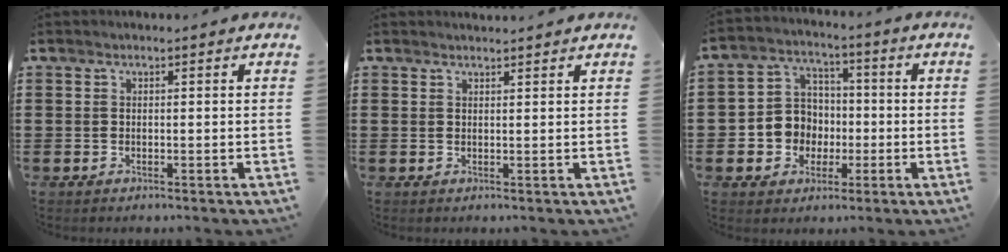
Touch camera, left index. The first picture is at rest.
{"total": 1.1, "force": [1.1, 0.0, 0.2], "torque": [-0.006, -0.002, 0.022]}
{"total": 7.1, "force": [-1.0, 6.8, 1.9], "torque": [-0.072, 0.010, -0.019]}